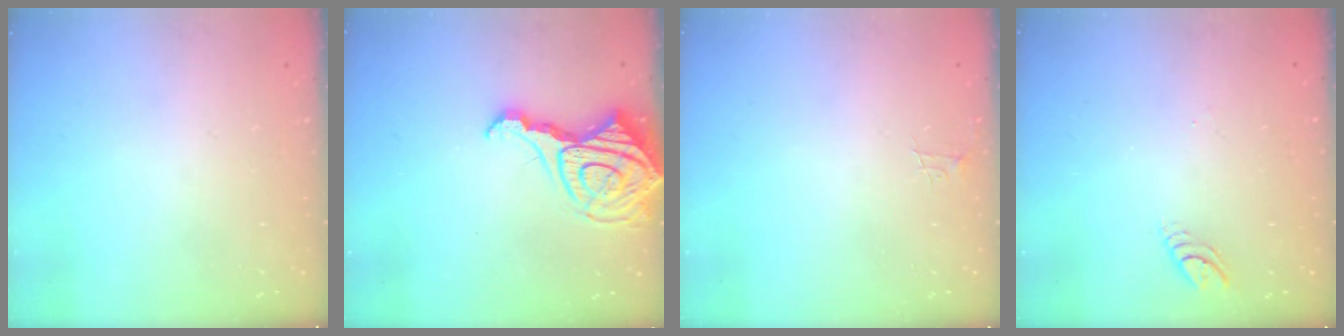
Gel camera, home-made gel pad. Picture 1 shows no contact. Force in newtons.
{"total": 15.0, "press": 14.9, "slide": 1.7}
{"total": 3.8, "press": 3.8, "slide": 0.4}
{"total": 3.9, "press": 3.9, "slide": 0.3}